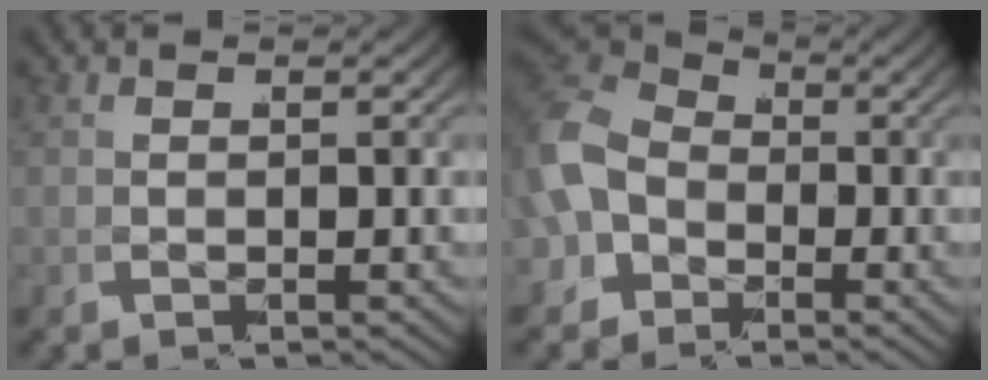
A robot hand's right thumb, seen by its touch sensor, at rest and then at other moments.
{"total": 8.1, "force": [0.3, 6.8, 4.5], "torque": [-0.110, -0.018, 0.008]}